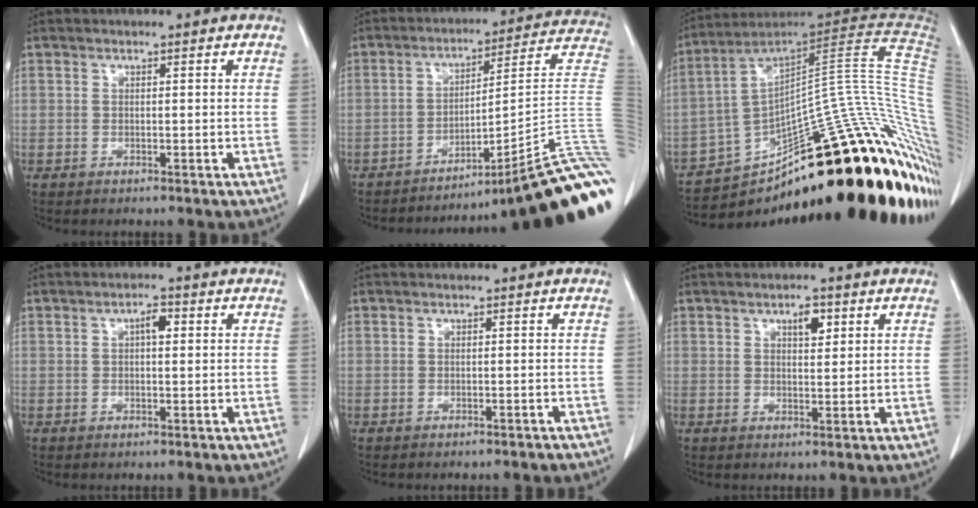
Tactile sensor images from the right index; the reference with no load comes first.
{"total": 24.6, "force": [-14.4, -0.1, 19.9], "torque": [-0.130, 0.031, -0.198]}
{"total": 39.0, "force": [-14.3, 7.3, 35.5], "torque": [-0.385, 0.060, -0.197]}
{"total": 2.3, "force": [0.5, 0.9, 2.0], "torque": [-0.033, 0.006, 0.008]}
{"total": 2.3, "force": [-2.2, 0.1, 0.9], "torque": [-0.013, -0.001, -0.025]}
{"total": 3.0, "force": [1.5, 1.2, 2.3], "torque": [-0.035, -0.001, 0.025]}